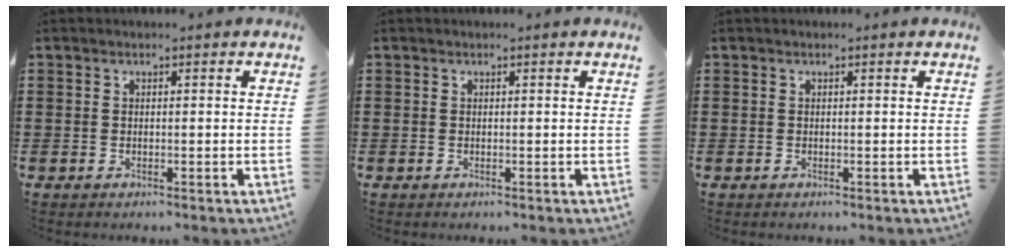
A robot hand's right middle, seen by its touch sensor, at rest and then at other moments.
{"total": 0.0}
{"total": 0.0}